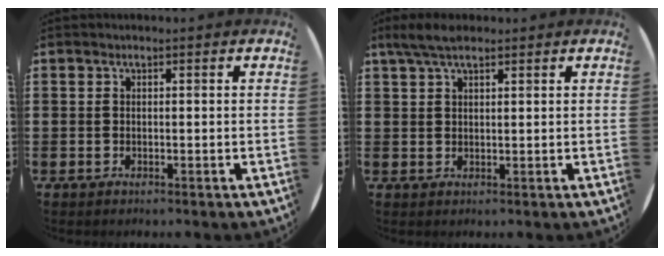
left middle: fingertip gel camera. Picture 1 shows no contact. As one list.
[{"total": 3.4, "force": [2.5, 1.2, 2.1], "torque": [-0.045, 0.006, 0.045]}]